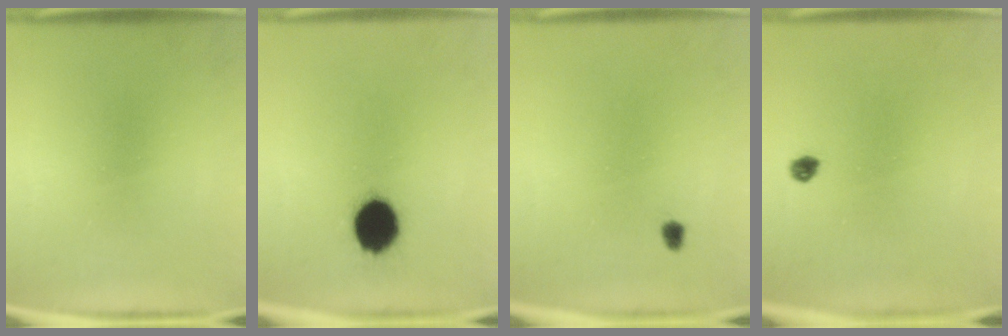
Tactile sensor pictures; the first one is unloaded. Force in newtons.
{"total": 10.8}
{"total": 1.5}
{"total": 1.7}